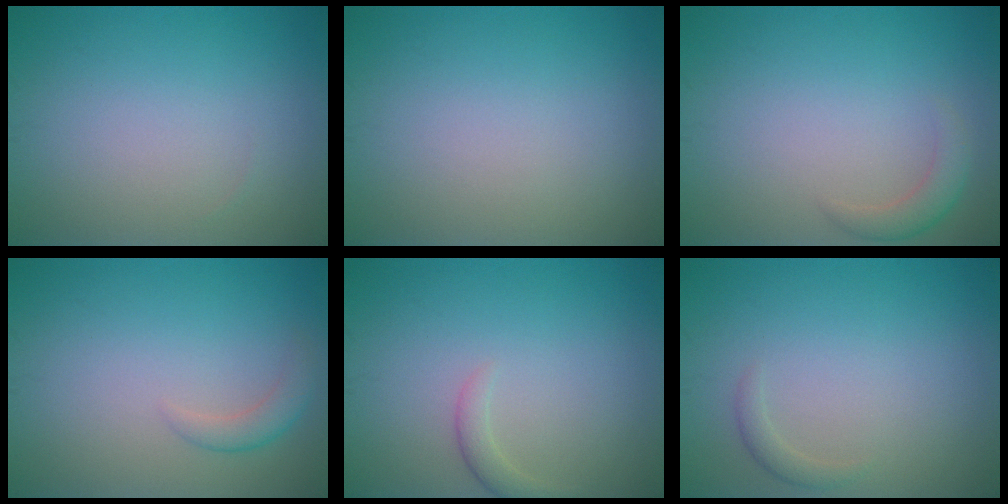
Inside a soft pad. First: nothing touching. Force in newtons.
{"total": 0.0}
{"total": 1.8, "press": 1.8, "slide": 0.1}
{"total": 1.6, "press": 1.6, "slide": 0.1}
{"total": 1.4, "press": 1.4, "slide": 0.1}
{"total": 1.0, "press": 1.0, "slide": 0.0}